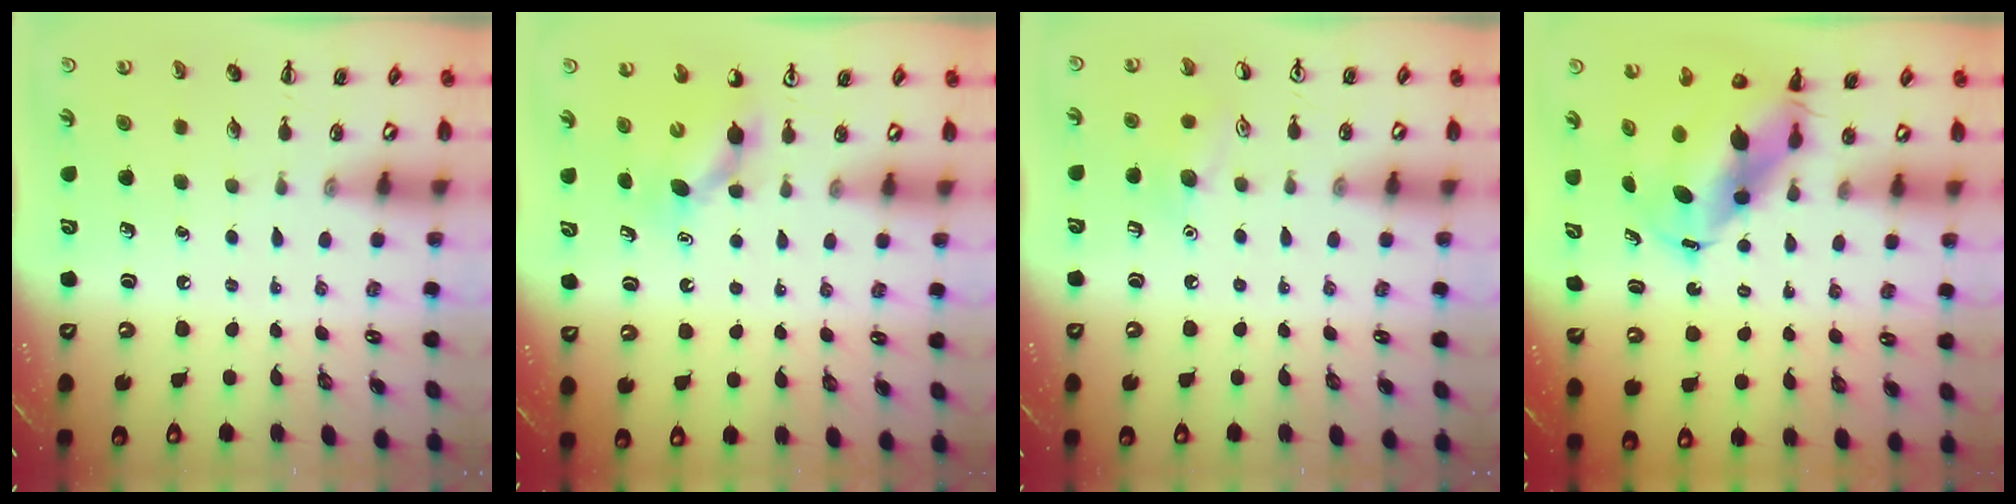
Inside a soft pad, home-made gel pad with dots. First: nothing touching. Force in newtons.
{"total": 3.7, "press": 3.6, "slide": 0.8}
{"total": 7.7, "press": 7.6, "slide": 1.6}
{"total": 8.9, "press": 8.5, "slide": 2.5}